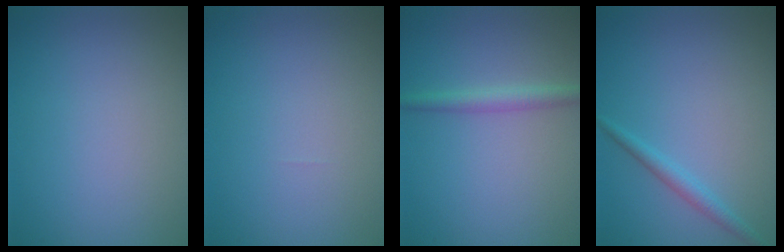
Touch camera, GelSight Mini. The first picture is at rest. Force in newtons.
{"total": 0.0}
{"total": 2.0, "press": 2.0, "slide": 0.1}
{"total": 1.5, "press": 1.5, "slide": 0.1}